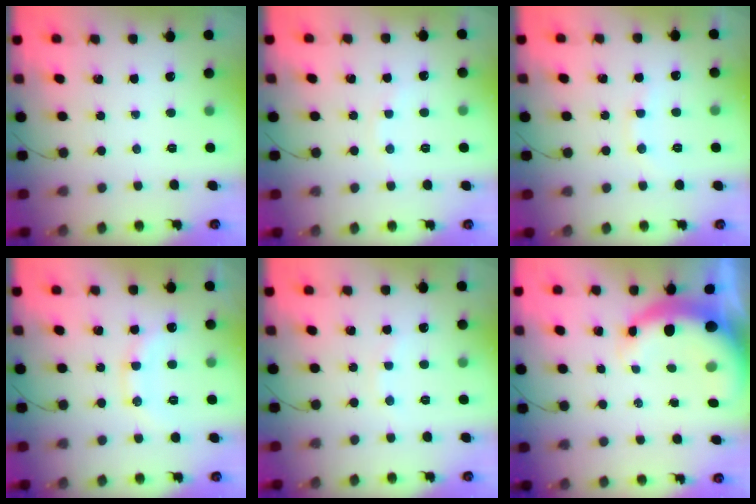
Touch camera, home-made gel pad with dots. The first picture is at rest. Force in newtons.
{"total": 3.0, "press": 2.9, "slide": 0.9}
{"total": 8.3, "press": 8.2, "slide": 1.4}
{"total": 12.6, "press": 12.6, "slide": 1.0}
{"total": 4.4, "press": 4.2, "slide": 1.1}
{"total": 7.5, "press": 7.3, "slide": 1.6}